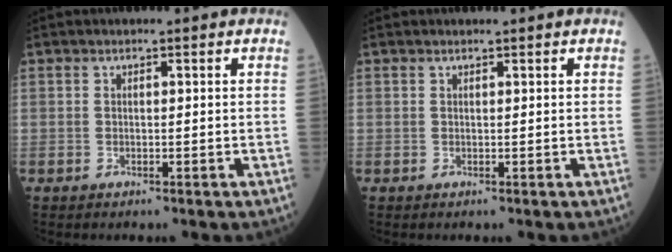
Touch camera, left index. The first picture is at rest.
{"total": 0.6, "force": [0.6, -0.1, 0.2], "torque": [-0.009, 0.001, 0.012]}